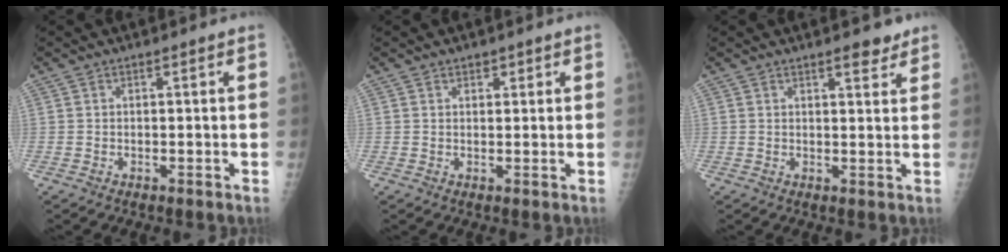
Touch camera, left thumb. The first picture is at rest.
{"total": 1.7, "force": [1.1, 1.1, 0.6], "torque": [0.006, -0.005, 0.013]}
{"total": 3.5, "force": [2.7, 1.2, 1.9], "torque": [-0.011, -0.016, 0.035]}